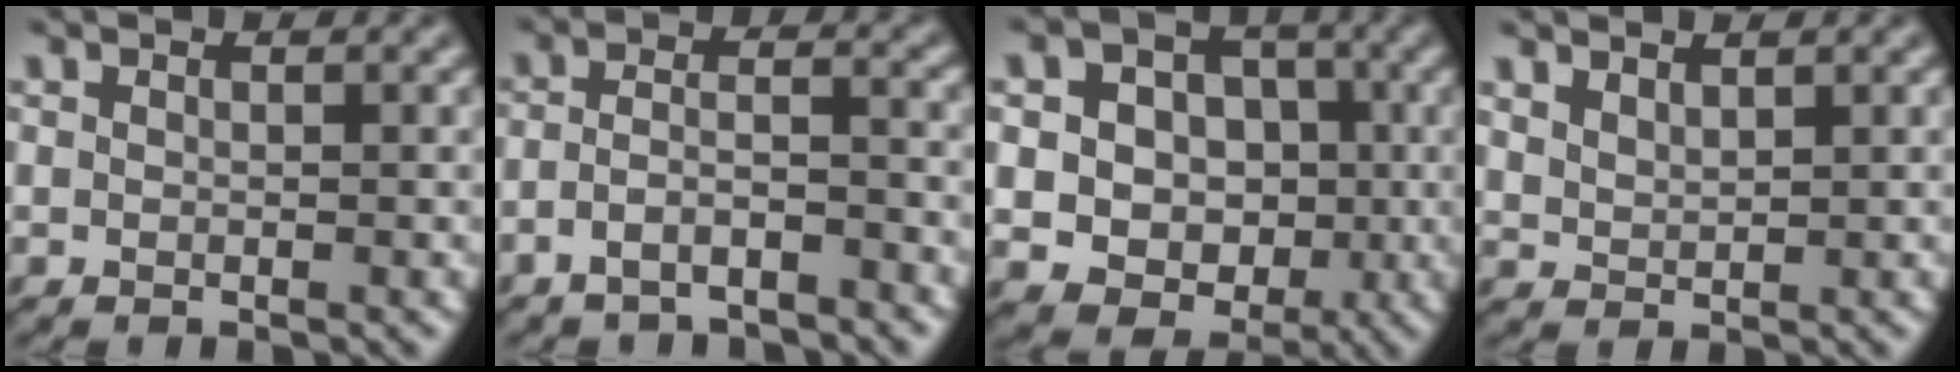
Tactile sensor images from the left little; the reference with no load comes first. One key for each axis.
{"total": 3.0, "fx": -2.3, "fy": 0.7, "fz": 1.8, "tx": -0.037, "ty": 0.004, "tz": -0.050}
{"total": 10.5, "fx": -0.7, "fy": 9.6, "fz": 4.3, "tx": -0.090, "ty": 0.046, "tz": -0.040}
{"total": 1.6, "fx": 1.2, "fy": 0.6, "fz": 0.8, "tx": -0.022, "ty": 0.001, "tz": 0.027}